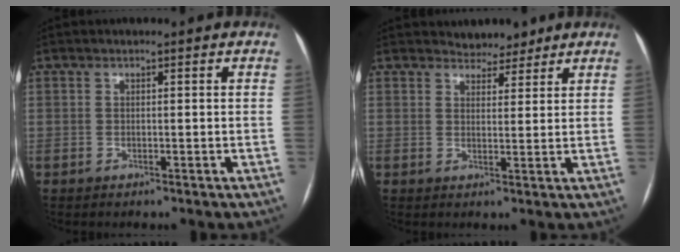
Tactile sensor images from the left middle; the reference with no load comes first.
{"total": 3.6, "force": [3.2, 1.8, 0.4], "torque": [-0.003, 0.002, 0.045]}